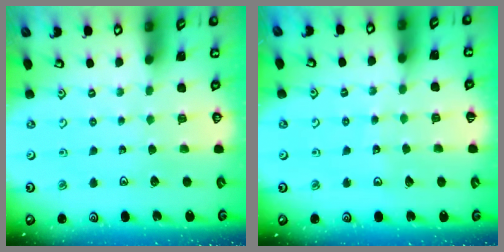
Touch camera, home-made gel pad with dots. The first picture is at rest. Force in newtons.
{"total": 5.5, "press": 5.5, "slide": 0.4}